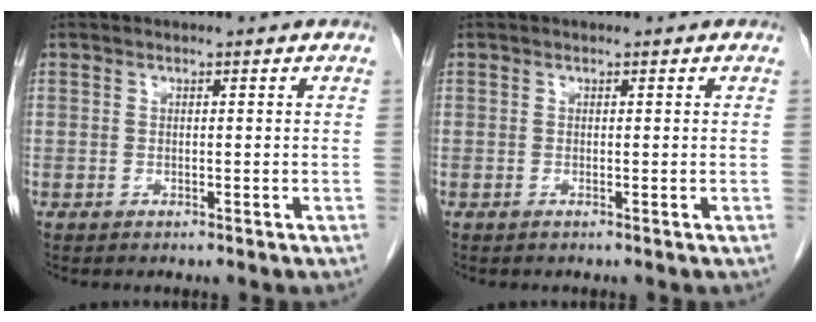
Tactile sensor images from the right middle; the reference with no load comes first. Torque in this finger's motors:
{"motor_torque": [0.00, 0.18, 0.03, 0.01]}